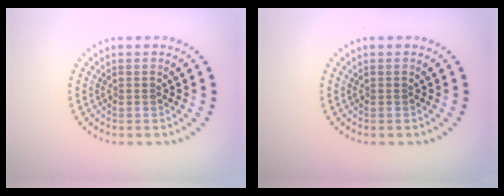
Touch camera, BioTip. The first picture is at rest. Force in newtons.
{"total": 0.0}